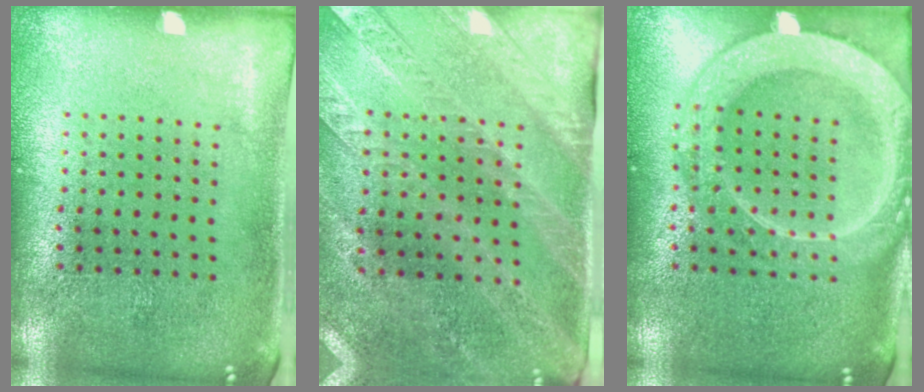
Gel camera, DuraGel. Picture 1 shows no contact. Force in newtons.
{"total": 2.6, "press": 2.4, "slide": 1.2}
{"total": 4.0, "press": 4.0, "slide": 0.4}